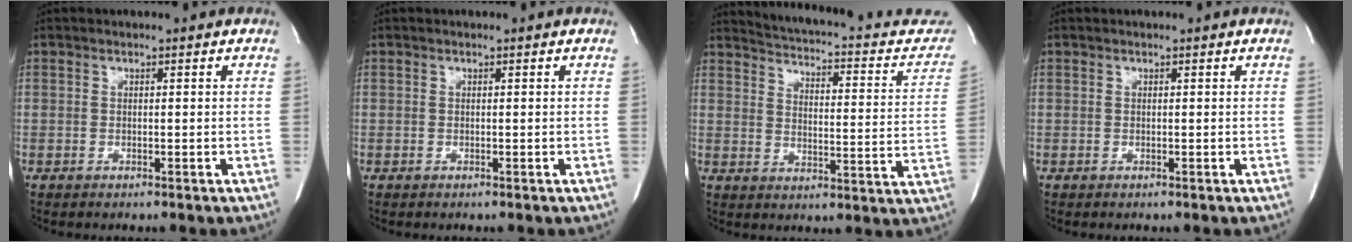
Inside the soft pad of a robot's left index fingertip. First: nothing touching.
{"total": 0.0}
{"total": 18.6, "force": [16.2, 5.1, 7.6], "torque": [-0.088, -0.026, 0.182]}
{"total": 0.0}